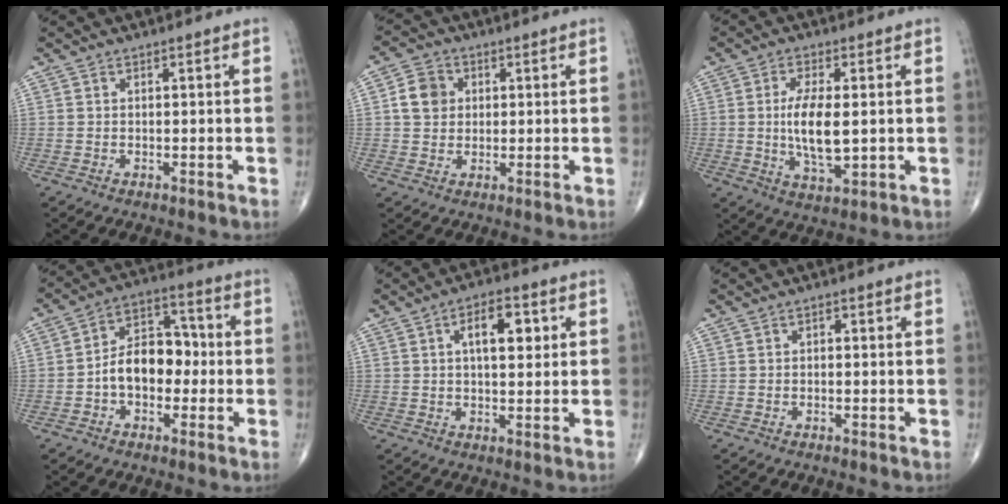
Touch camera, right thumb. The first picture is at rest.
{"total": 5.9, "force": [1.1, 5.0, 2.9], "torque": [-0.035, 0.003, 0.014]}
{"total": 9.3, "force": [0.1, 3.6, 8.6], "torque": [-0.159, -0.018, 0.005]}
{"total": 11.1, "force": [-1.7, 7.4, 8.1], "torque": [-0.102, 0.043, -0.041]}
{"total": 7.6, "force": [2.1, 3.6, 6.4], "torque": [-0.078, 0.003, 0.029]}
{"total": 0.6, "force": [-0.1, 0.4, 0.4], "torque": [-0.001, 0.002, -0.006]}